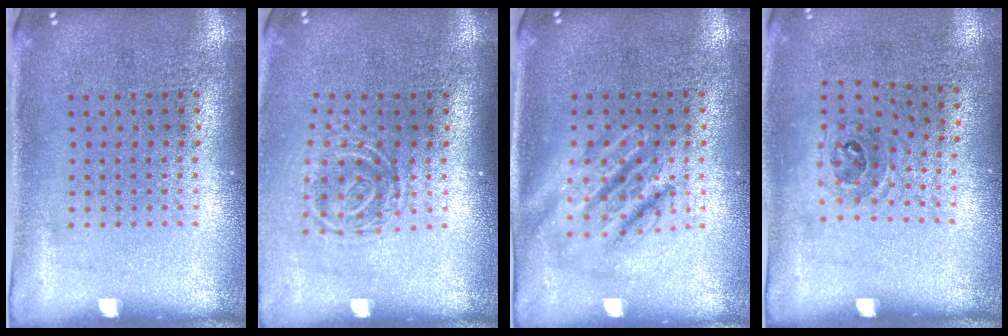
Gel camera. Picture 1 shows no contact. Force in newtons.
{"total": 1.6, "press": 1.1, "slide": 1.2}
{"total": 2.5, "press": 2.5, "slide": 0.3}
{"total": 1.1, "press": 0.7, "slide": 0.8}